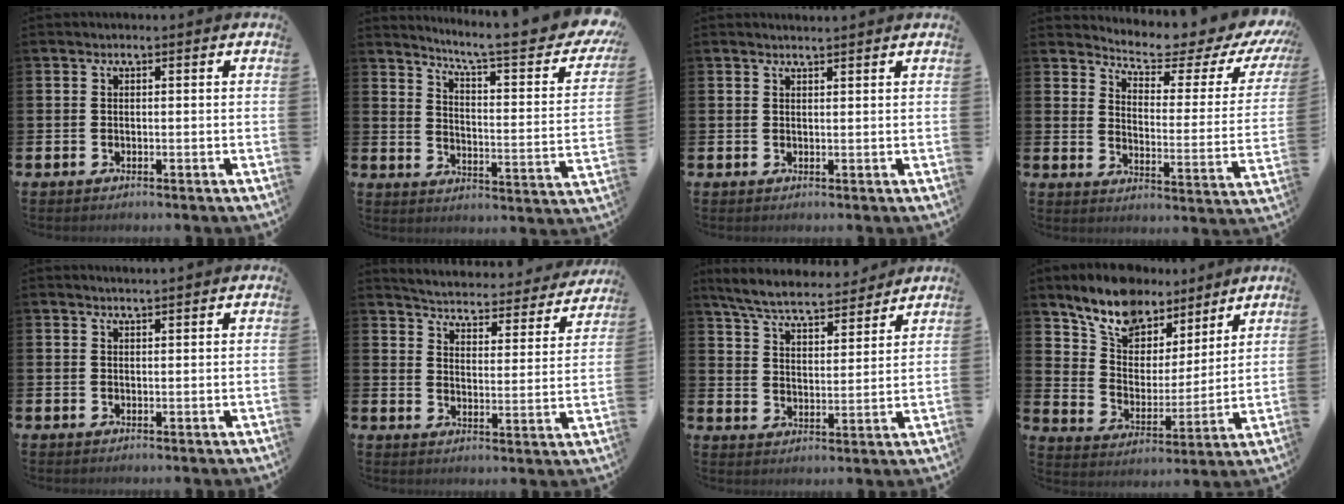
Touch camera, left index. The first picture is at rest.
{"total": 7.1, "force": [5.4, 0.8, 4.5], "torque": [-0.078, -0.050, 0.076]}
{"total": 1.3, "force": [1.3, -0.1, 0.0], "torque": [0.009, -0.008, 0.022]}
{"total": 5.1, "force": [4.7, 0.8, 1.8], "torque": [-0.058, -0.042, 0.070]}
{"total": 1.5, "force": [1.4, -0.1, 0.1], "torque": [0.000, -0.006, 0.026]}
{"total": 4.3, "force": [4.2, 0.5, 0.6], "torque": [-0.037, -0.041, 0.066]}
{"total": 6.8, "force": [6.4, 1.1, 2.0], "torque": [-0.069, -0.037, 0.112]}
{"total": 10.1, "force": [8.9, 4.5, 1.6], "torque": [-0.084, -0.057, 0.167]}